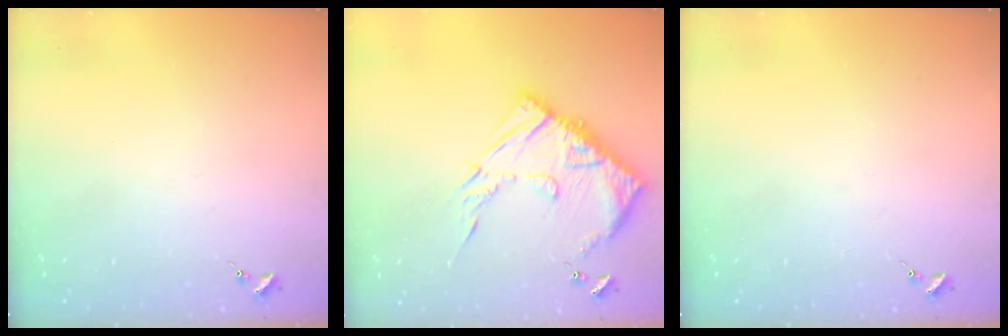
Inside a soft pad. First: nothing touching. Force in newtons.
{"total": 15.6, "press": 15.5, "slide": 1.4}
{"total": 0.0}